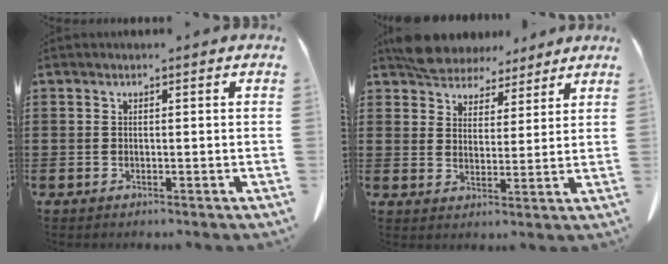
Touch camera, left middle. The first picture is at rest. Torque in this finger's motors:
{"motor_torque": [0.96, 0.03, 0.27, 0.06]}